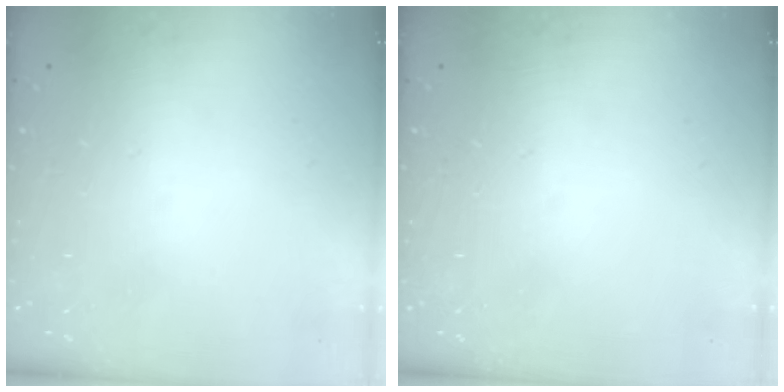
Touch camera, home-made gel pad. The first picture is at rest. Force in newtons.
{"total": 0.0}